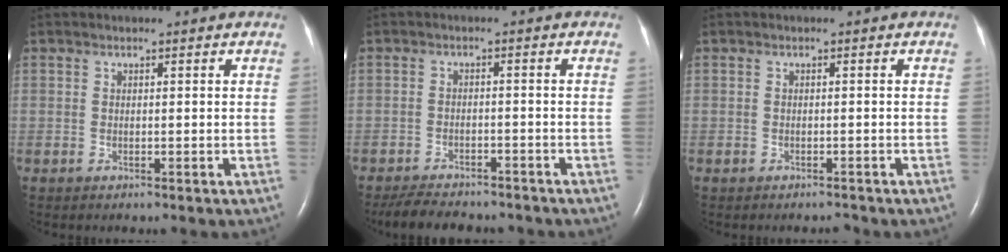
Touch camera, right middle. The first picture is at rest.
{"total": 9.3, "force": [-8.2, 2.6, 3.3], "torque": [-0.060, -0.010, -0.118]}
{"total": 0.9, "force": [-0.8, 0.4, 0.1], "torque": [-0.002, 0.001, -0.011]}